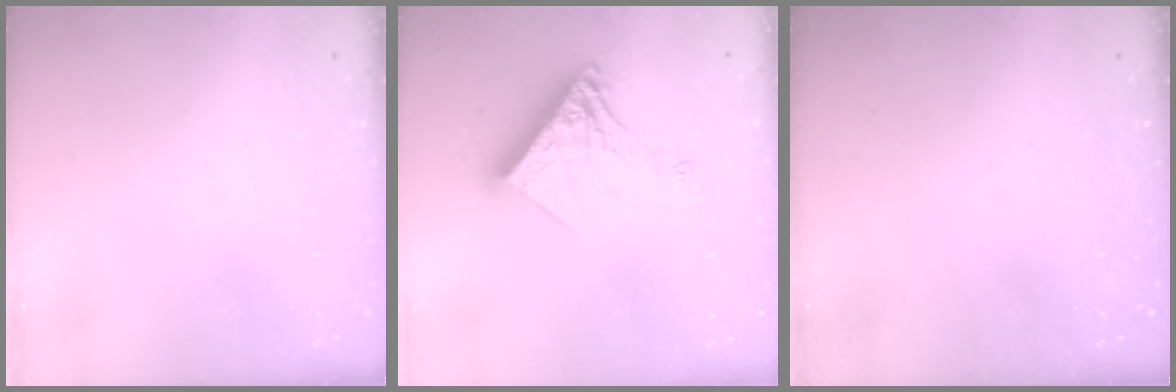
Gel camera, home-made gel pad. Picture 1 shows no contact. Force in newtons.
{"total": 13.9, "press": 13.9, "slide": 1.1}
{"total": 0.0}